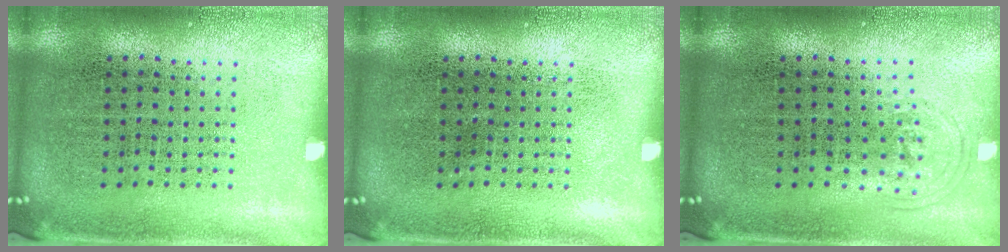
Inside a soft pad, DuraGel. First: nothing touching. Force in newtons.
{"total": 0.0}
{"total": 0.7, "press": 0.5, "slide": 0.5}